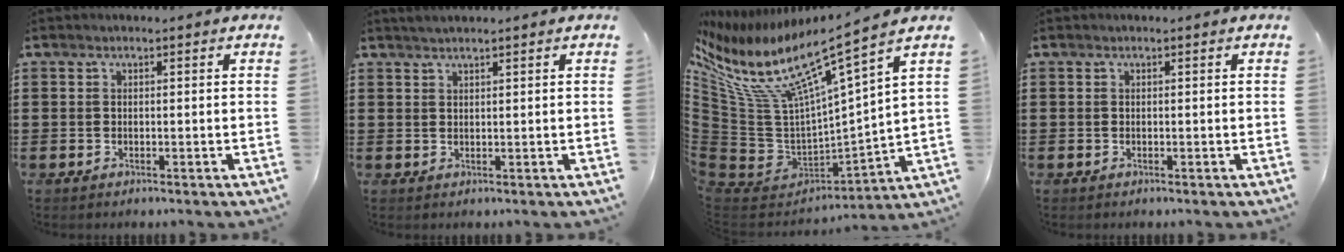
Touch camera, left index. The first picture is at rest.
{"total": 1.2, "force": [1.1, -0.1, 0.5], "torque": [-0.011, 0.000, 0.021]}
{"total": 11.8, "force": [6.7, 3.4, 9.1], "torque": [-0.215, -0.048, 0.099]}
{"total": 0.0}